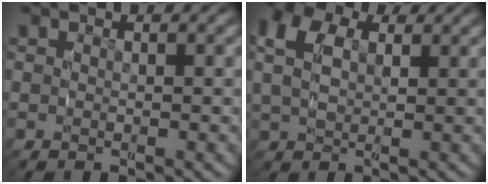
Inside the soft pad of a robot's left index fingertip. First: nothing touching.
{"total": 5.0, "force": [1.8, 3.4, 3.1], "torque": [-0.063, 0.012, 0.023]}